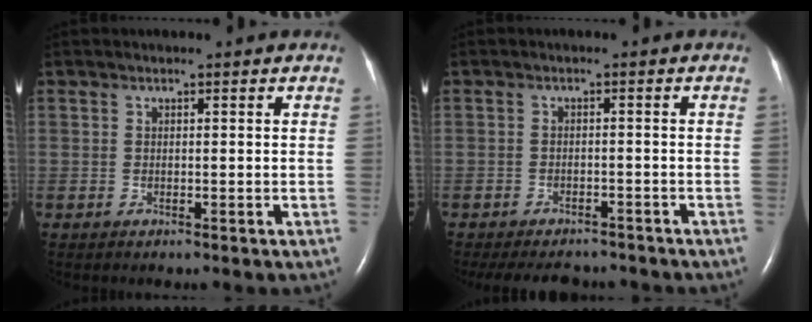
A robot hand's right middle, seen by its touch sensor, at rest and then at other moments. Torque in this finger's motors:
{"motor_torque": [0.34, -0.38, 0.03, 0.04]}